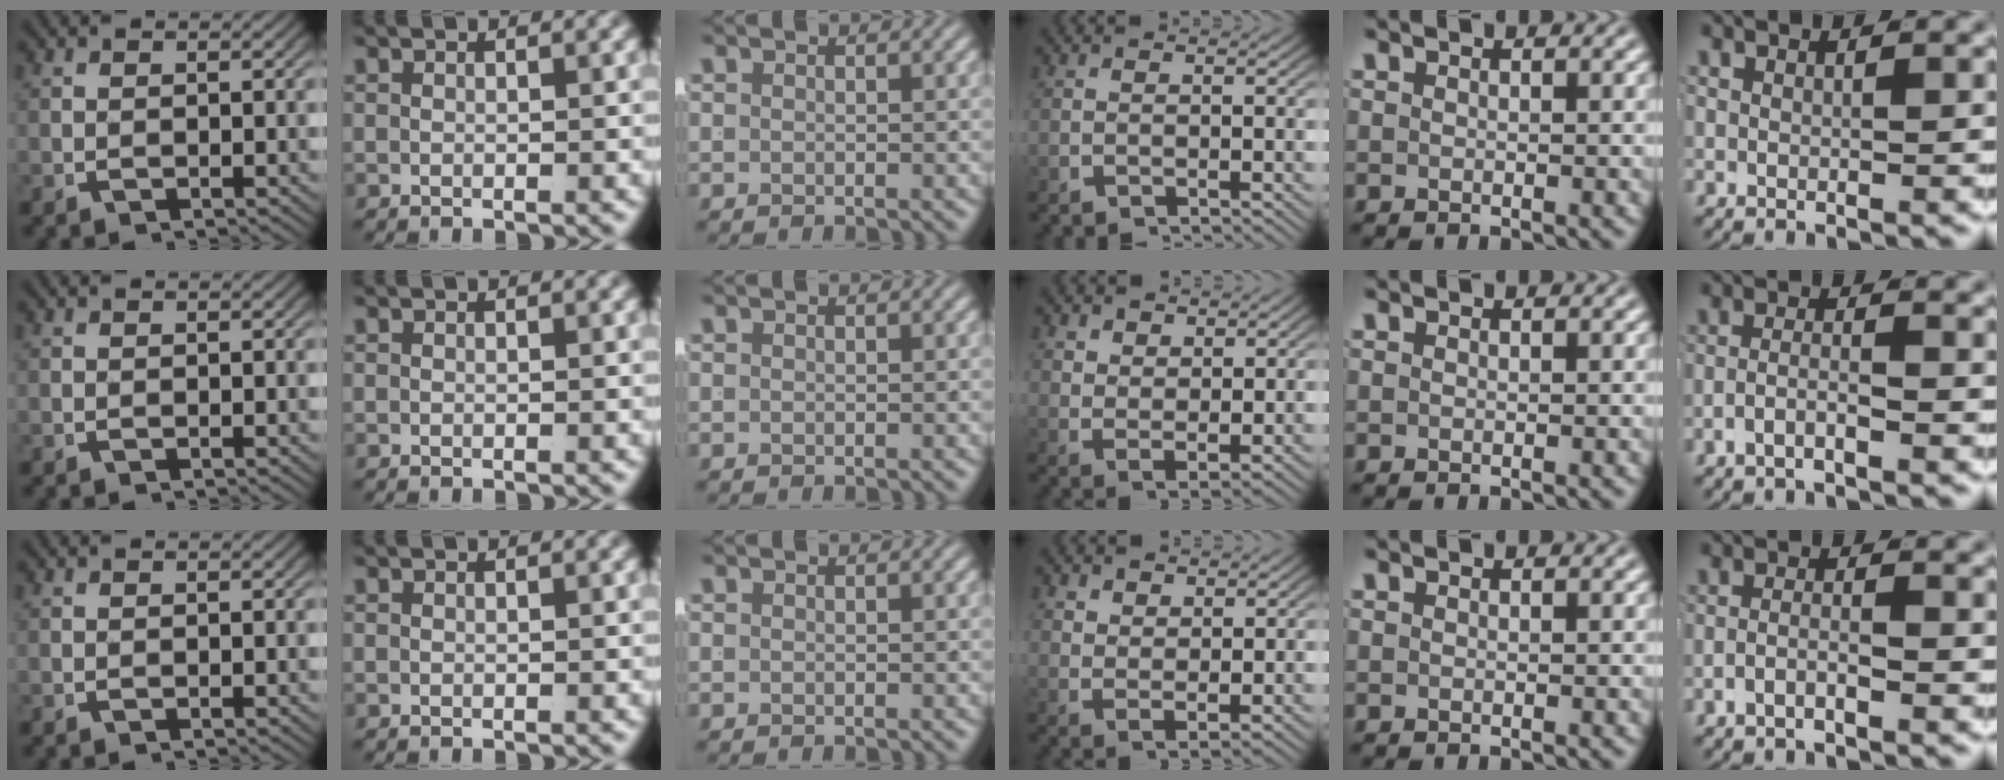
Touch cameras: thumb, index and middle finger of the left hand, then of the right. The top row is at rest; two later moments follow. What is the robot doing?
{"motion": "lift_and_place", "object": "shirt"}